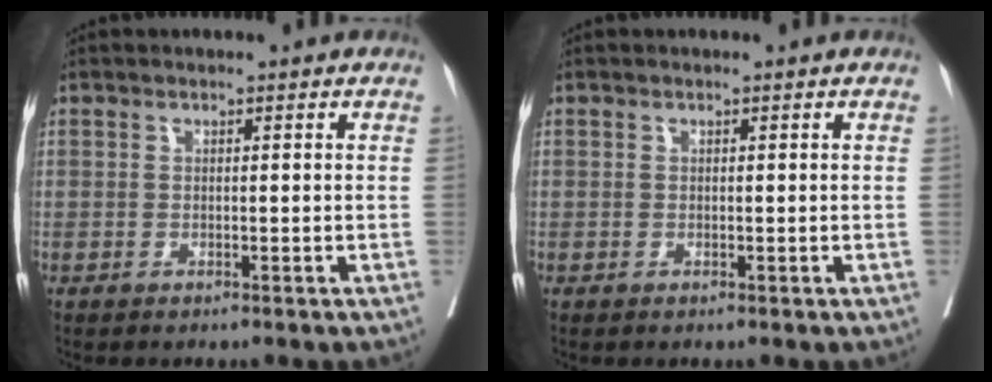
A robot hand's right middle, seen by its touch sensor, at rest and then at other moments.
{"total": 0.0}